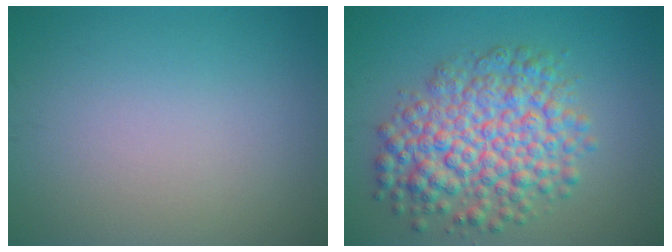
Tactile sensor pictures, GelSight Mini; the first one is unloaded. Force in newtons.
{"total": 8.0, "press": 8.0, "slide": 0.2}